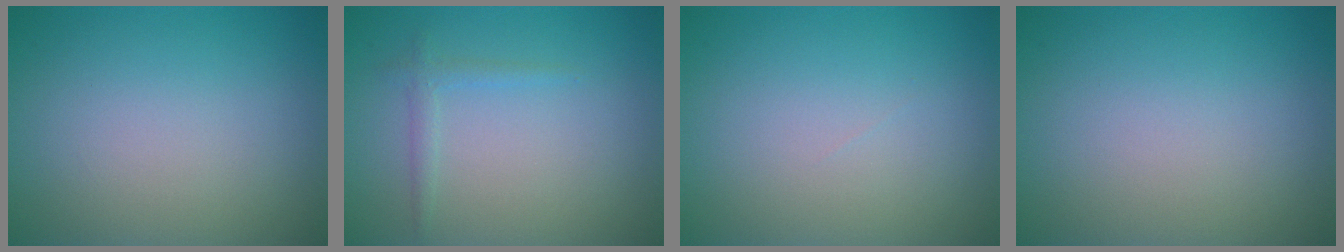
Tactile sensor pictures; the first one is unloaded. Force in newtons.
{"total": 1.1, "press": 1.1, "slide": 0.1}
{"total": 0.0}
{"total": 0.0}